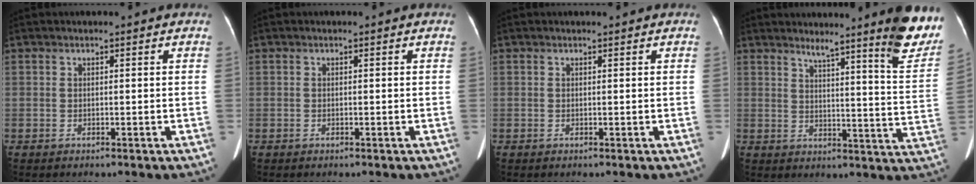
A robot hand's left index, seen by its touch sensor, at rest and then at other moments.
{"total": 0.0}
{"total": 0.6, "force": [0.6, 0.1, 0.2], "torque": [-0.010, 0.007, 0.009]}
{"total": 13.8, "force": [11.1, -0.5, 8.0], "torque": [-0.087, -0.045, 0.127]}